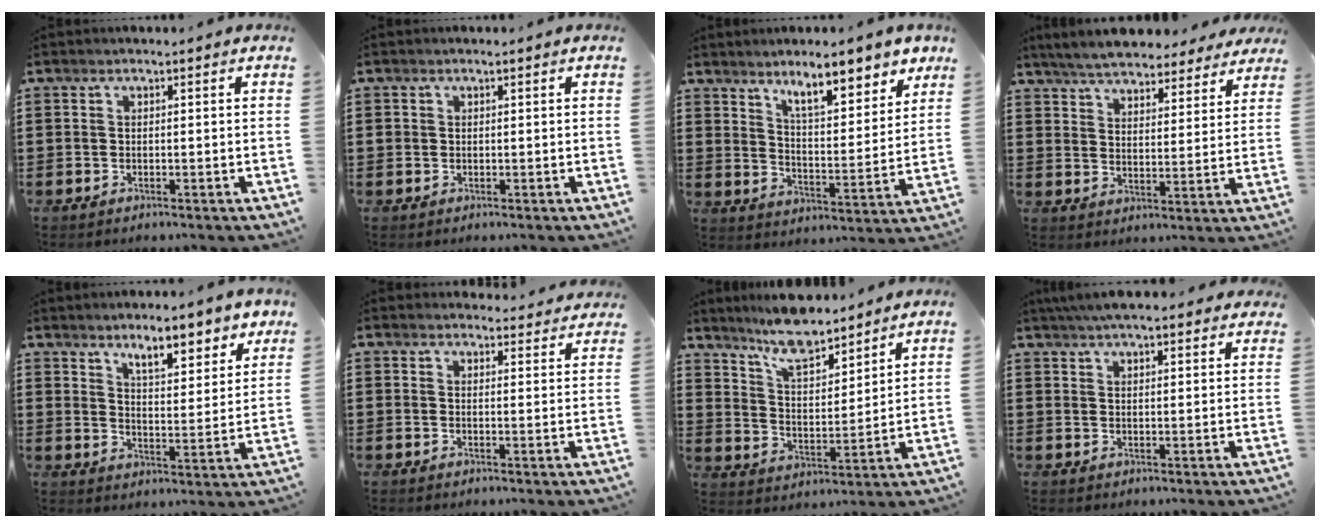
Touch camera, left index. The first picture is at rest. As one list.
[{"total": 0.8, "force": [0.2, 0.7, 0.2], "torque": [-0.008, 0.006, 0.002]}, {"total": 8.7, "force": [7.3, 1.5, 4.6], "torque": [-0.071, -0.040, 0.121]}, {"total": 5.9, "force": [5.7, 0.6, 1.3], "torque": [-0.050, -0.021, 0.102]}, {"total": 7.3, "force": [6.2, 1.5, 3.5], "torque": [-0.056, -0.033, 0.104]}, {"total": 3.1, "force": [3.1, 0.5, 0.3], "torque": [-0.006, -0.014, 0.056]}, {"total": 8.6, "force": [7.6, 1.7, 3.6], "torque": [-0.087, -0.029, 0.140]}, {"total": 5.4, "force": [4.8, 0.9, 2.3], "torque": [-0.056, -0.003, 0.090]}]